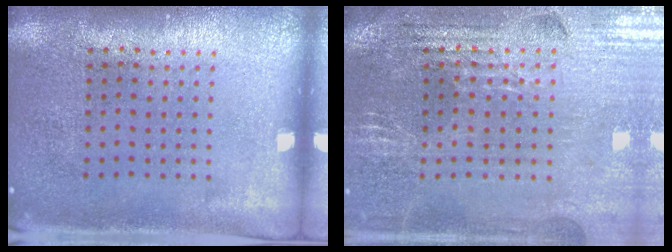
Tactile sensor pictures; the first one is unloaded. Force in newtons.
{"total": 2.8, "press": 2.8, "slide": 0.4}